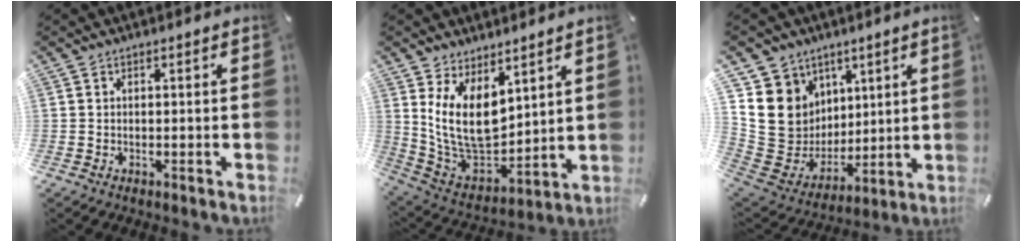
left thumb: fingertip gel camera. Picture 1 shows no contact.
{"total": 13.0, "force": [5.3, 8.4, 8.4], "torque": [-0.189, -0.051, 0.103]}
{"total": 13.2, "force": [3.3, 12.6, 2.4], "torque": [-0.039, -0.035, 0.082]}